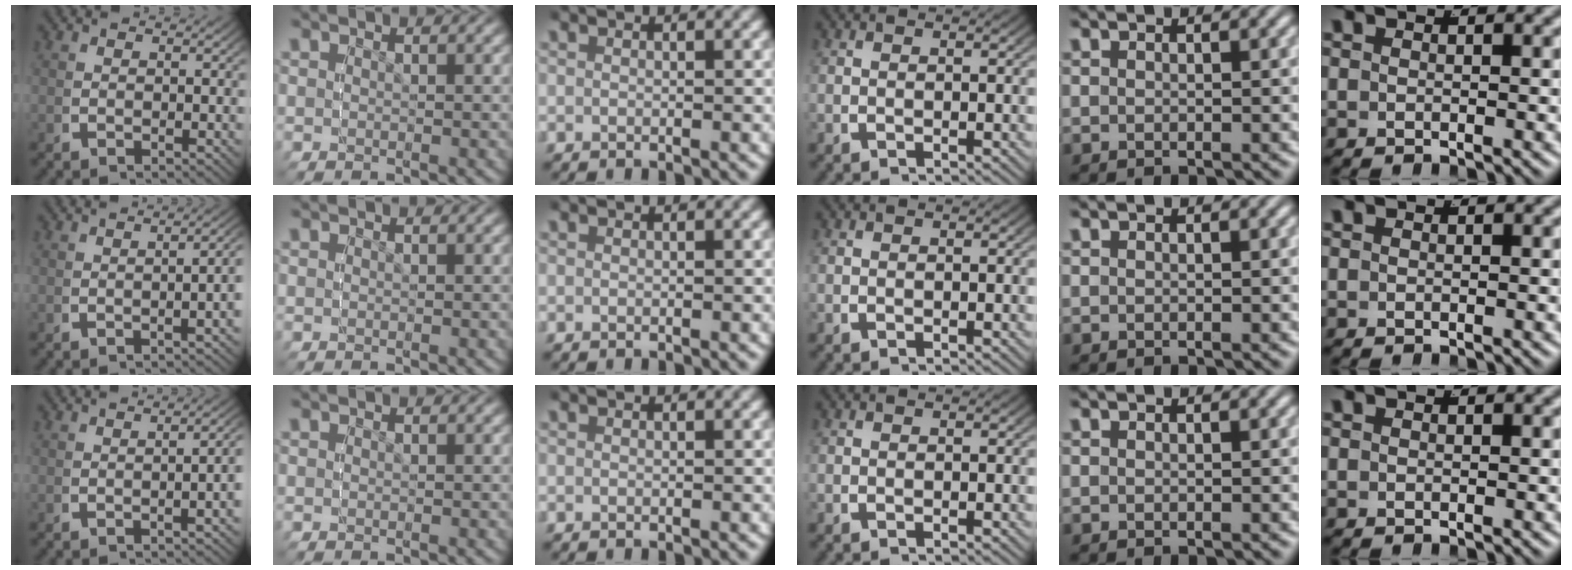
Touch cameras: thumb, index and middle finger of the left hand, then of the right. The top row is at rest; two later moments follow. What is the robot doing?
{"motion": "grasp_and_lifting", "object": "bottle"}